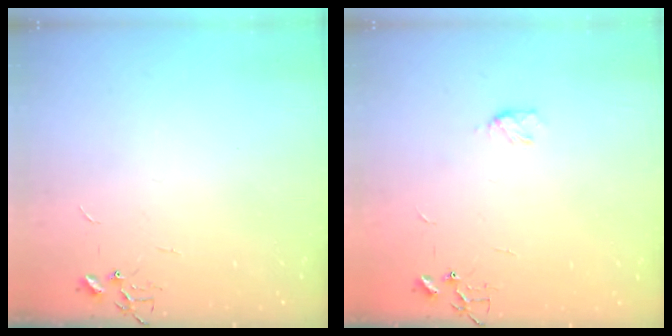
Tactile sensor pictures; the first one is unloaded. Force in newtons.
{"total": 3.4, "press": 3.4, "slide": 0.5}